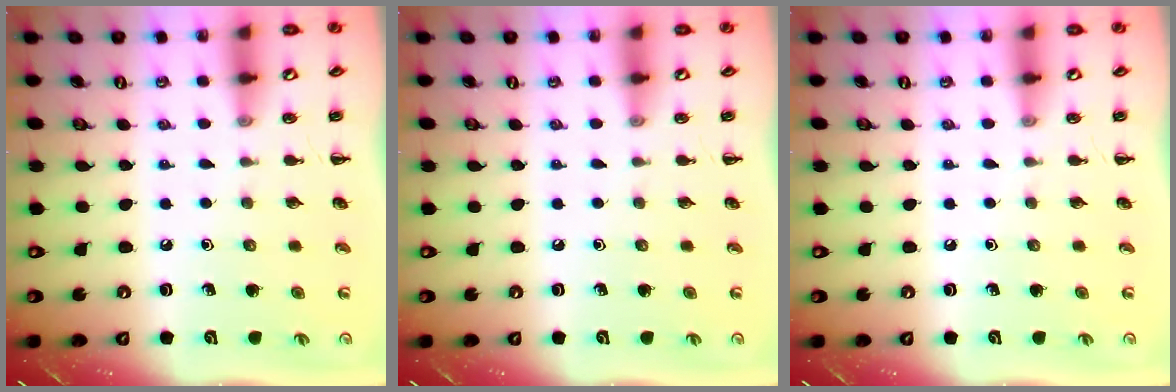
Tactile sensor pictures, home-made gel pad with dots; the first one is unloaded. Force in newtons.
{"total": 0.0}
{"total": 0.0}